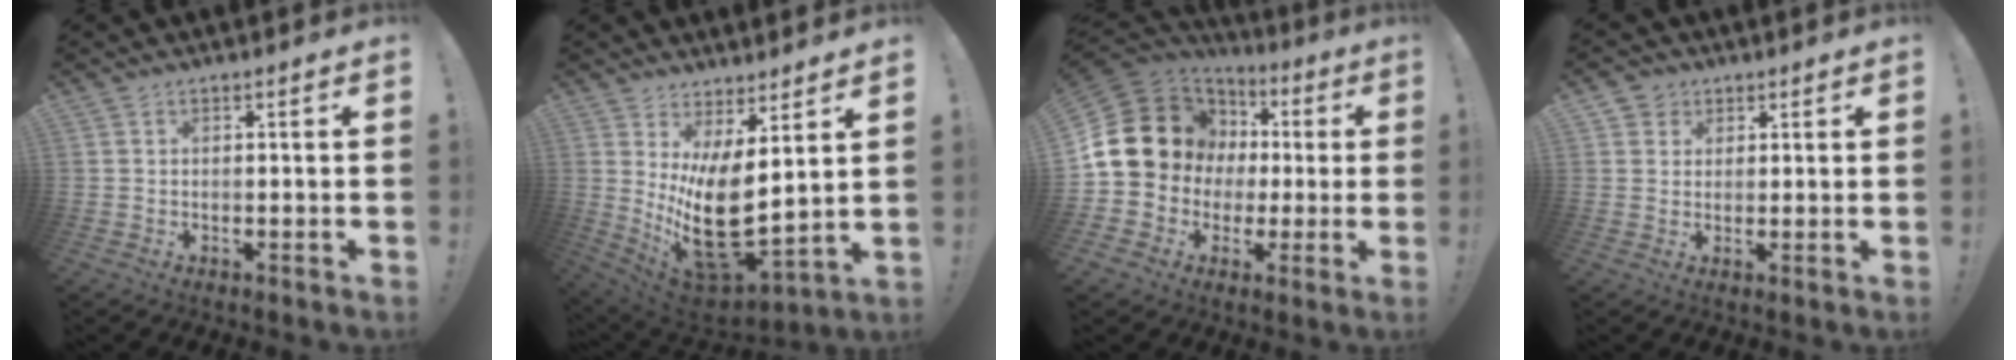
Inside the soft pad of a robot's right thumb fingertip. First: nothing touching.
{"total": 17.2, "force": [2.4, 7.1, 15.4], "torque": [-0.282, -0.059, 0.053]}
{"total": 17.9, "force": [3.6, 15.7, 7.9], "torque": [-0.127, -0.017, 0.103]}
{"total": 3.6, "force": [1.6, 3.2, 0.3], "torque": [-0.007, -0.003, 0.031]}